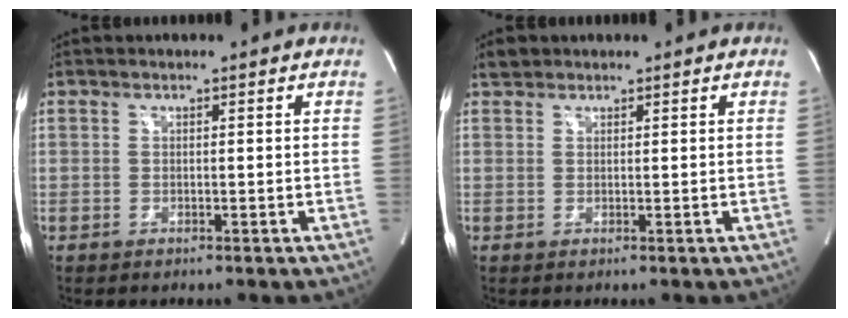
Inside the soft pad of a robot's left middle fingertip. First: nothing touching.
{"total": 1.4, "force": [1.2, 0.8, 0.1], "torque": [-0.003, 0.011, 0.020]}